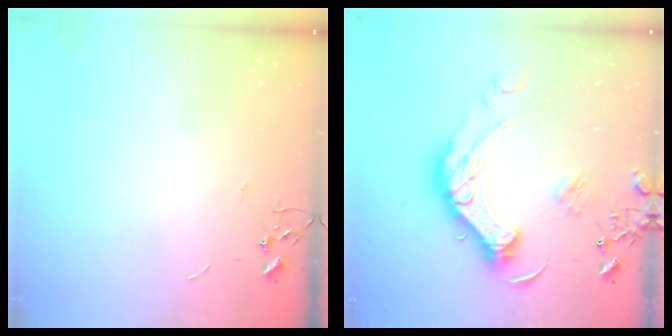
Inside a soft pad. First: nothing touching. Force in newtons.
{"total": 18.7, "press": 18.5, "slide": 2.6}